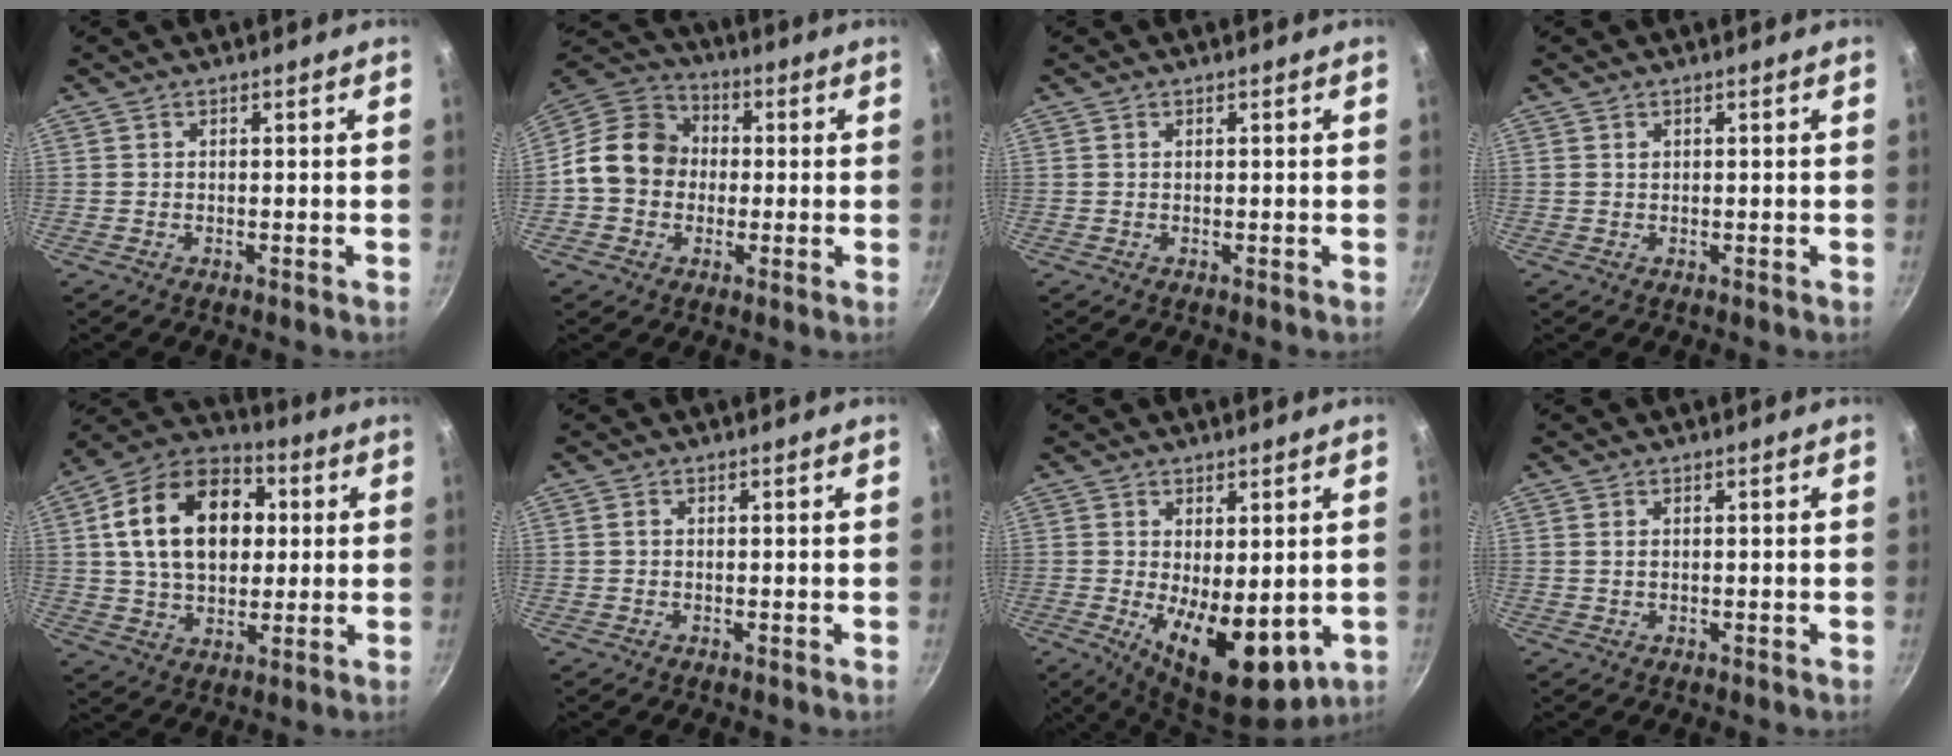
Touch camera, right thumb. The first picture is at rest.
{"total": 13.5, "force": [-0.4, 11.5, 7.0], "torque": [-0.088, 0.032, -0.028]}
{"total": 0.0}
{"total": 0.6, "force": [0.3, 0.5, 0.3], "torque": [-0.004, 0.002, 0.005]}
{"total": 20.9, "force": [3.8, 14.3, 14.7], "torque": [-0.216, 0.021, 0.053]}
{"total": 0.8, "force": [0.1, 0.6, 0.5], "torque": [-0.008, 0.004, 0.001]}
{"total": 12.7, "force": [-1.5, 6.3, 11.0], "torque": [-0.145, -0.022, -0.006]}
{"total": 0.9, "force": [0.2, 0.6, 0.7], "torque": [-0.012, 0.002, 0.003]}